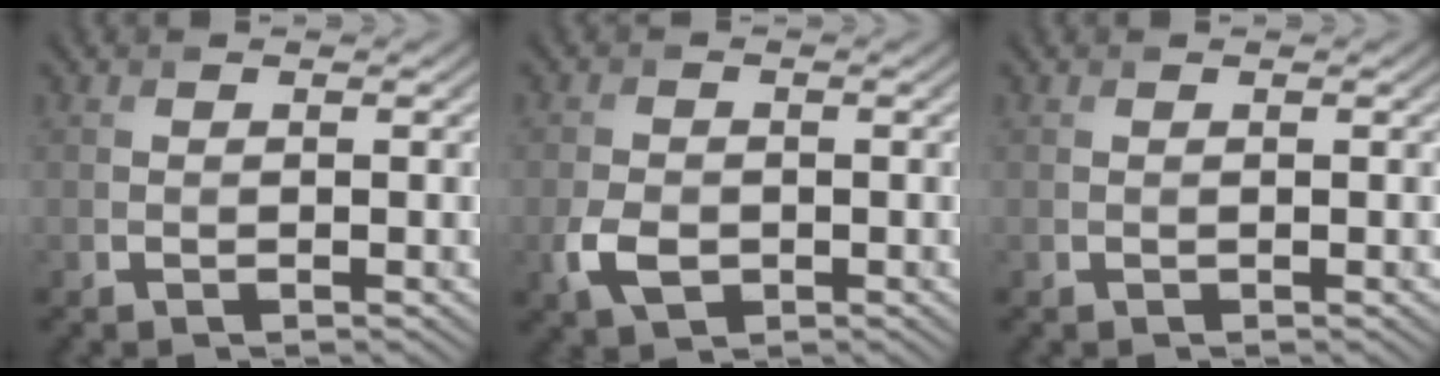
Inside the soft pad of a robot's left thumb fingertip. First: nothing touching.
{"total": 3.7, "force": [-1.2, 2.5, 2.4], "torque": [-0.063, -0.010, -0.026]}
{"total": 0.0}